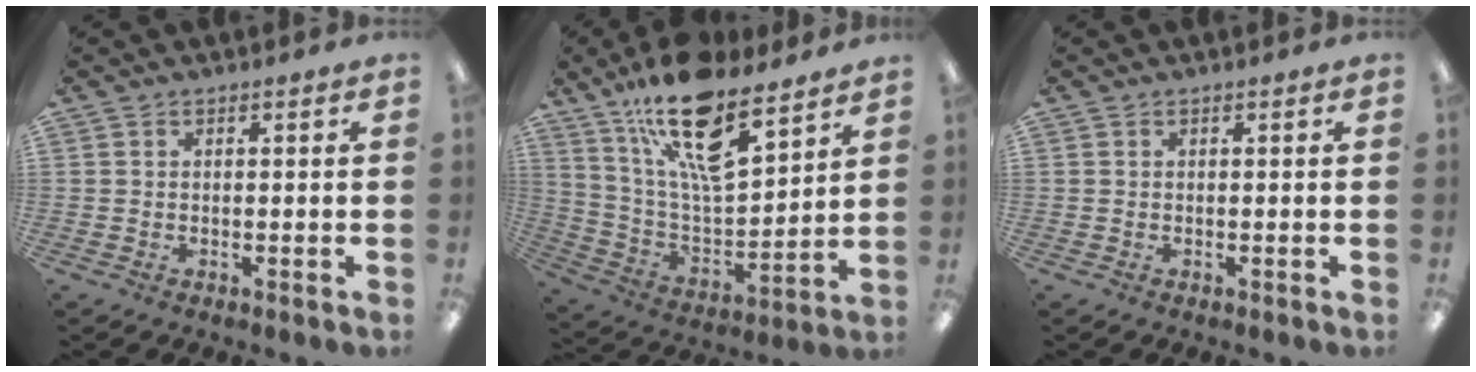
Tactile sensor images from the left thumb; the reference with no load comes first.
{"total": 20.5, "force": [14.1, 7.5, 12.9], "torque": [-0.220, -0.086, 0.244]}
{"total": 0.0}